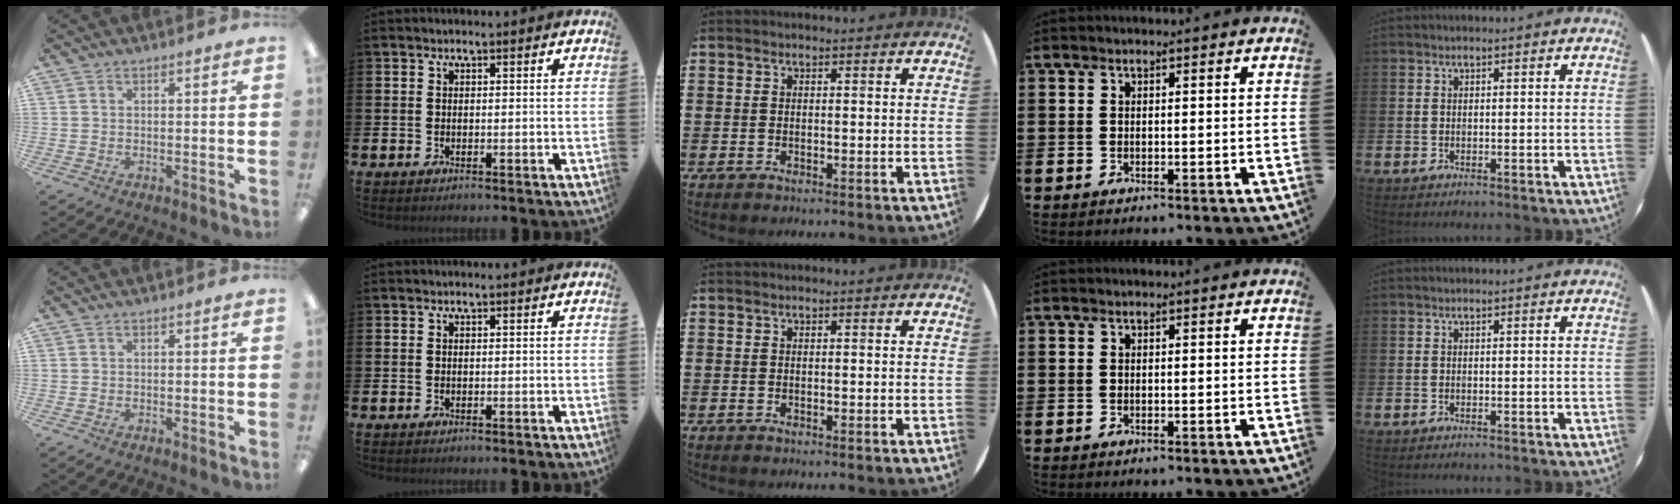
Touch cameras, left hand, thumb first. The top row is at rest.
{}